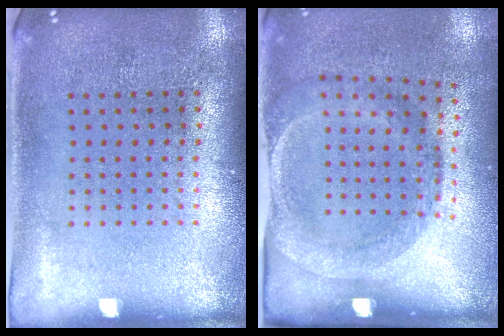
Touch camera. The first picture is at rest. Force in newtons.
{"total": 1.9, "press": 1.2, "slide": 1.5}